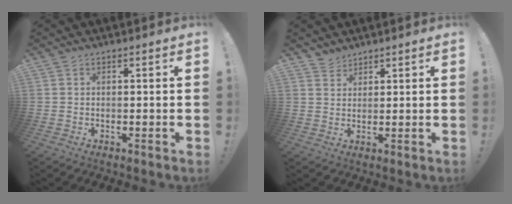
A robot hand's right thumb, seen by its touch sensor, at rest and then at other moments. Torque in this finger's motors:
{"motor_torque": [0.12, -0.22, 0.38, -0.04, 0.03]}